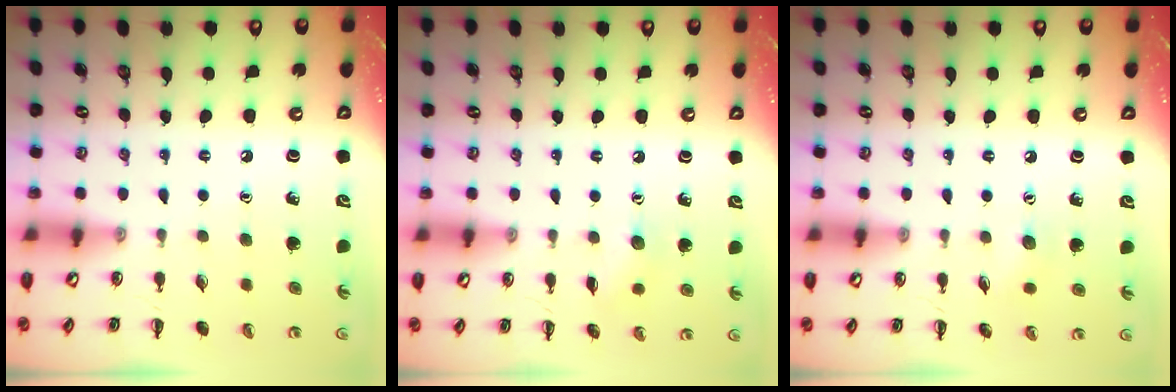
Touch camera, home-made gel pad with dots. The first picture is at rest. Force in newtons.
{"total": 5.5, "press": 5.3, "slide": 1.1}
{"total": 3.9, "press": 3.7, "slide": 1.0}